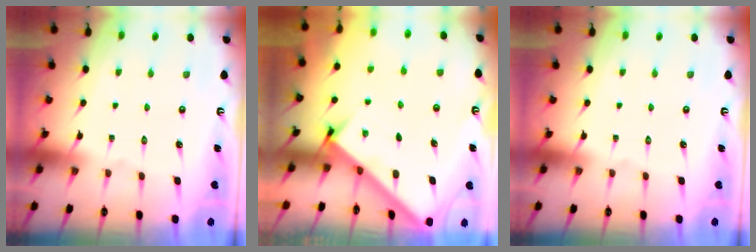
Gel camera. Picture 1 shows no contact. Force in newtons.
{"total": 2.5, "press": 2.5, "slide": 0.3}
{"total": 0.0}